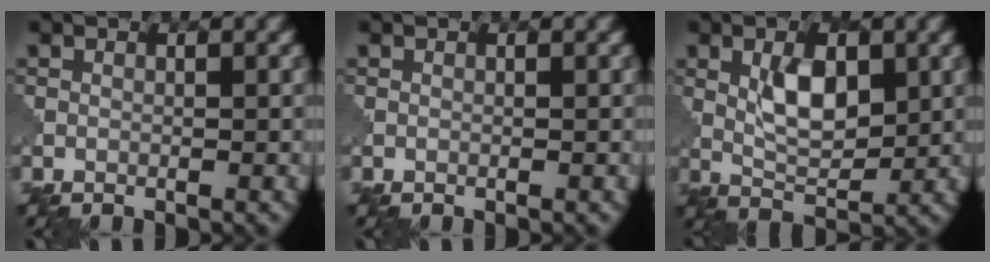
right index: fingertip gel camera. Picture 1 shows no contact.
{"total": 0.0}
{"total": 4.5, "force": [1.3, 2.3, 3.6], "torque": [-0.070, -0.002, 0.027]}